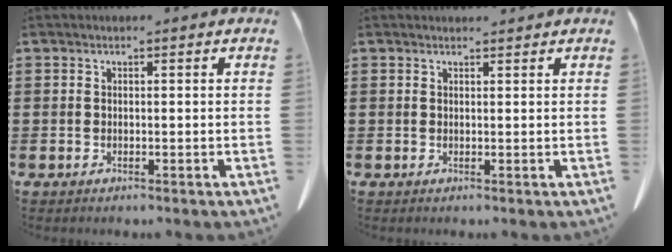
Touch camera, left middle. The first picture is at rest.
{"total": 0.8, "force": [0.7, 0.1, 0.2], "torque": [-0.005, 0.000, 0.015]}